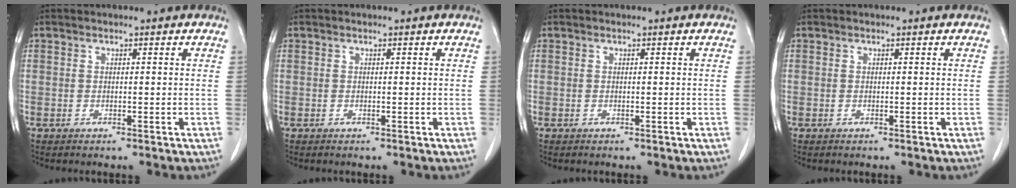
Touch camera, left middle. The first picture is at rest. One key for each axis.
{"total": 0.0}
{"total": 0.0}
{"total": 0.0}